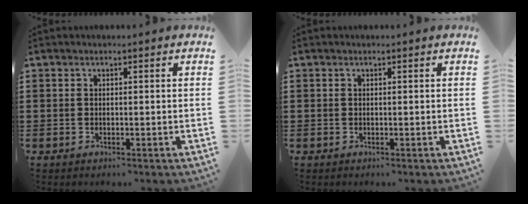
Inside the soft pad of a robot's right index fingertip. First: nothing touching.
{"total": 0.0}